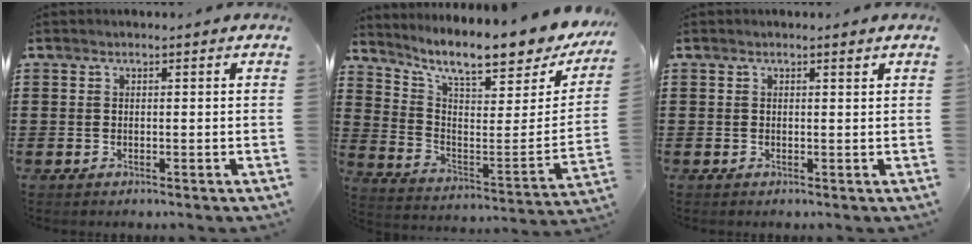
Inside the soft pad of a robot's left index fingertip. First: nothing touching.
{"total": 10.0, "force": [8.2, 1.0, 5.6], "torque": [-0.119, -0.071, 0.130]}
{"total": 0.8, "force": [0.5, 0.0, 0.6], "torque": [-0.011, 0.000, 0.010]}